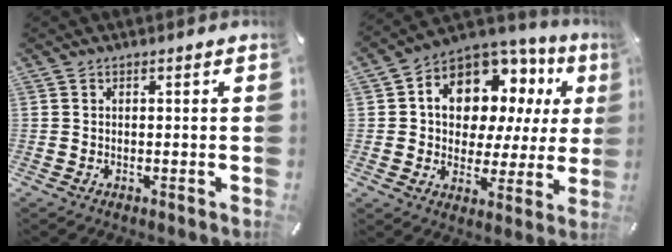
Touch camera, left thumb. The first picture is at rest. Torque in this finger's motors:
{"motor_torque": [2.50, 2.51, 1.53, -1.25, 0.19]}